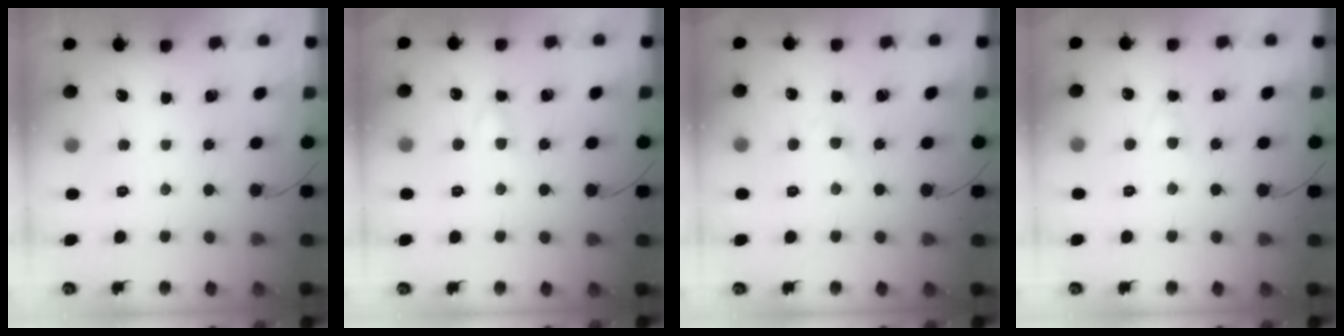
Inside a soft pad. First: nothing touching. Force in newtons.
{"total": 2.8, "press": 2.6, "slide": 1.2}
{"total": 1.9, "press": 1.6, "slide": 1.0}
{"total": 2.2, "press": 2.0, "slide": 1.0}